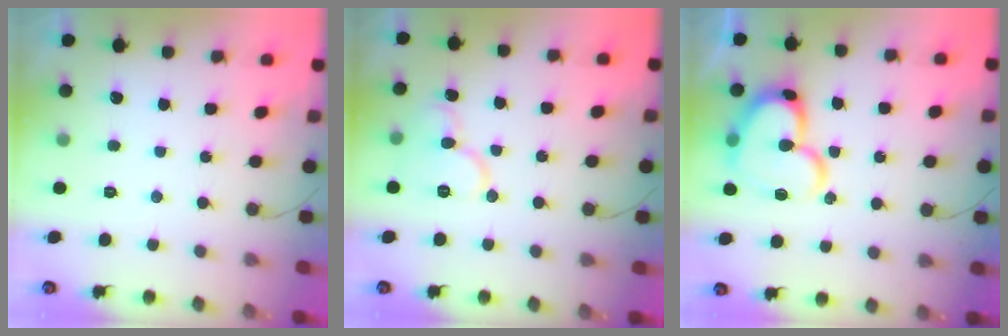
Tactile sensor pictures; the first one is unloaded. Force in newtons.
{"total": 11.3, "press": 11.2, "slide": 1.2}
{"total": 18.9, "press": 18.8, "slide": 1.9}